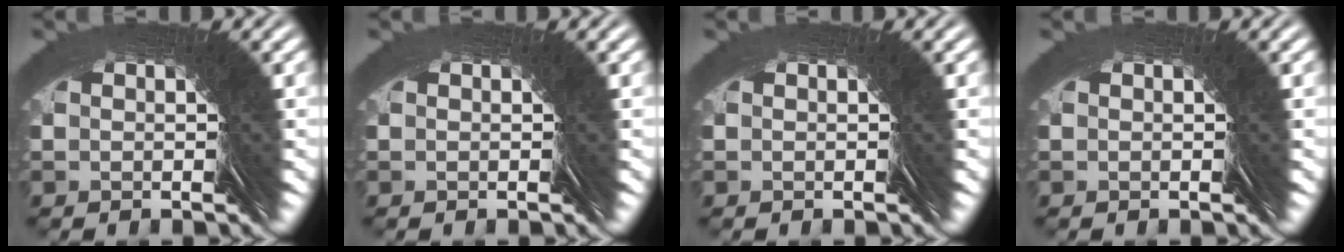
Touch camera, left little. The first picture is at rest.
{"total": 0.0}
{"total": 0.0}
{"total": 0.0}